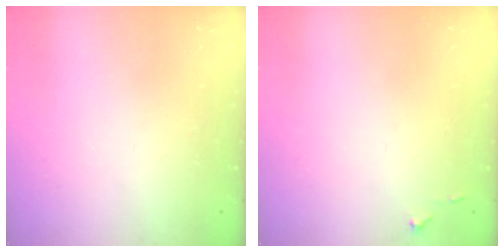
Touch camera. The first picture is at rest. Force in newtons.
{"total": 4.3, "press": 4.2, "slide": 0.7}